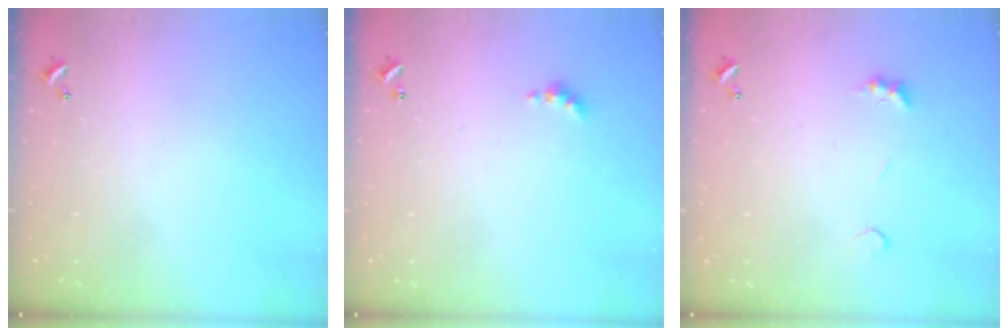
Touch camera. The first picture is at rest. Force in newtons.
{"total": 1.9, "press": 1.8, "slide": 0.6}
{"total": 2.2, "press": 2.1, "slide": 0.6}